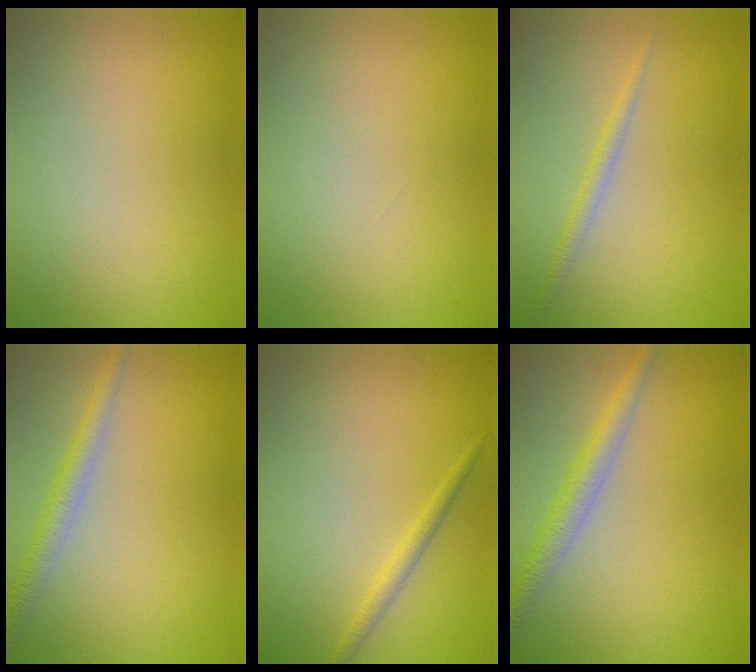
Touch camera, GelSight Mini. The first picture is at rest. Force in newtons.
{"total": 0.0}
{"total": 1.4, "press": 1.4, "slide": 0.0}
{"total": 2.5, "press": 2.5, "slide": 0.1}
{"total": 1.3, "press": 1.3, "slide": 0.0}
{"total": 3.0, "press": 3.0, "slide": 0.1}